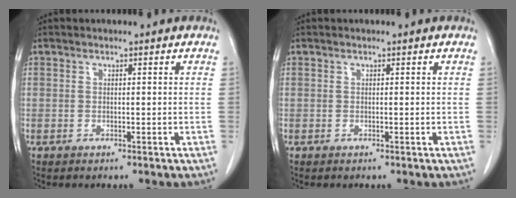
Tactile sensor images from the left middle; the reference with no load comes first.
{"total": 0.0}